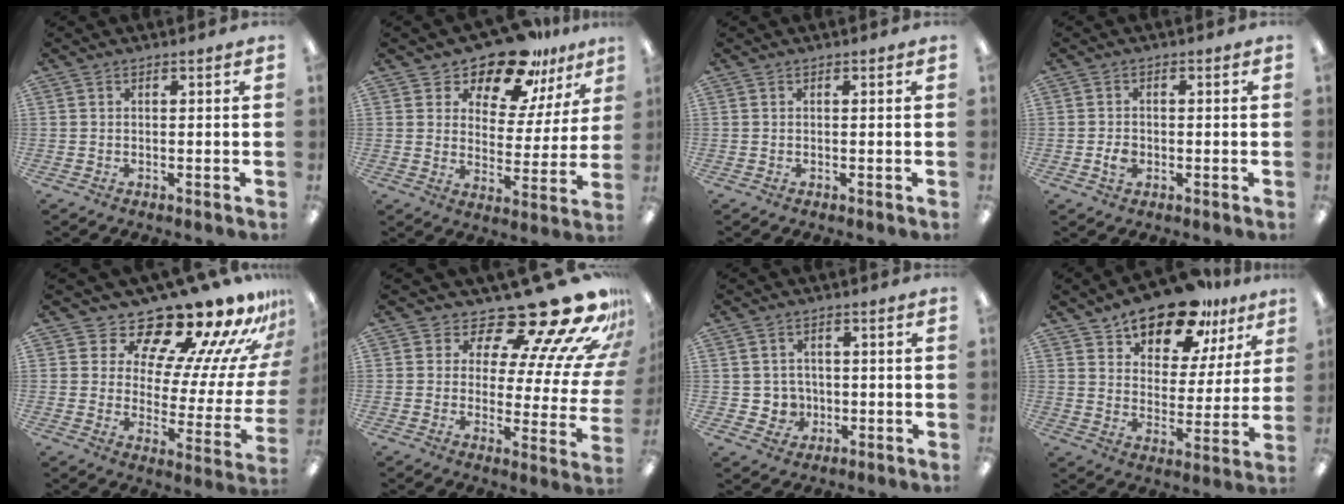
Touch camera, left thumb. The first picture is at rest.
{"total": 14.8, "force": [12.8, 5.2, 5.5], "torque": [-0.101, -0.095, 0.226]}
{"total": 0.0}
{"total": 2.7, "force": [-0.7, 2.2, 1.5], "torque": [-0.025, 0.003, -0.011]}
{"total": 18.1, "force": [15.5, 5.8, 7.5], "torque": [-0.109, -0.134, 0.253]}
{"total": 21.0, "force": [16.8, 5.4, 11.4], "torque": [-0.160, -0.133, 0.266]}
{"total": 4.5, "force": [0.1, 4.5, 0.5], "torque": [-0.013, 0.006, 0.005]}
{"total": 15.9, "force": [13.2, 6.8, 5.8], "torque": [-0.090, -0.096, 0.235]}